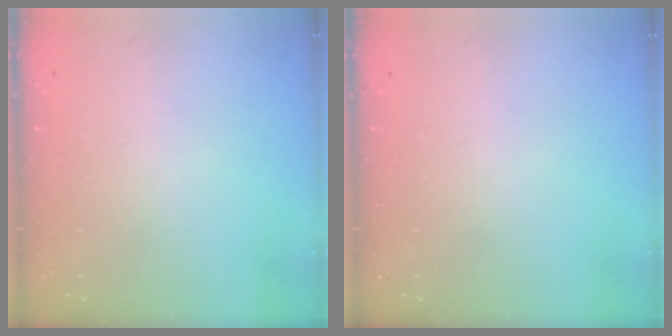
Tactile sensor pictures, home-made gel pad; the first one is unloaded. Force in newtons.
{"total": 0.0}